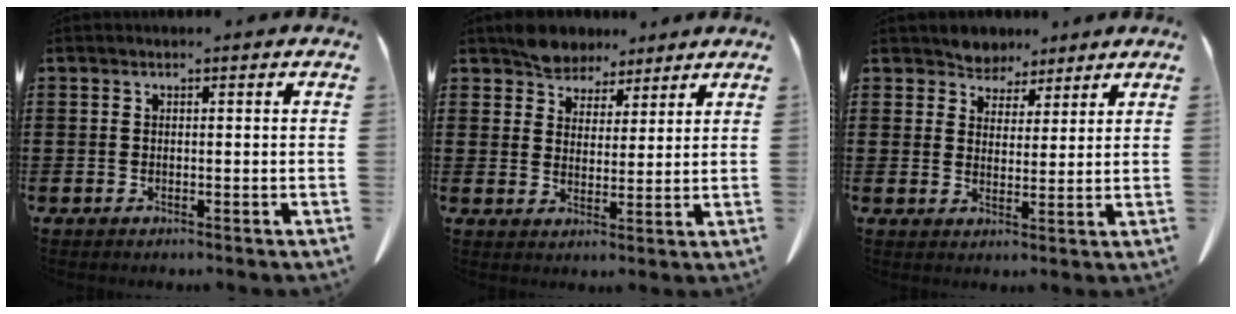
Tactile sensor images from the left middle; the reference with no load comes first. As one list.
[{"total": 5.3, "force": [4.8, 2.2, 0.4], "torque": [-0.027, -0.008, 0.094]}, {"total": 4.2, "force": [3.7, 1.9, -0.5], "torque": [-0.012, -0.013, 0.068]}]